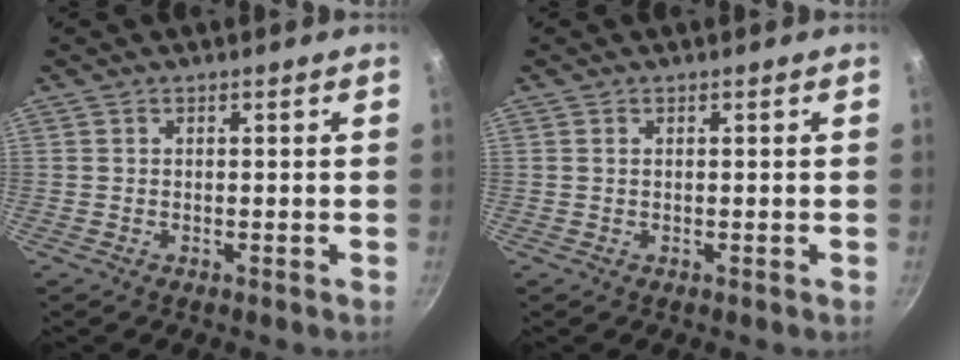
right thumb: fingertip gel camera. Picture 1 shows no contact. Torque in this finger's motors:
{"motor_torque": [0.36, 0.10, 0.39, -0.17, 0.01]}